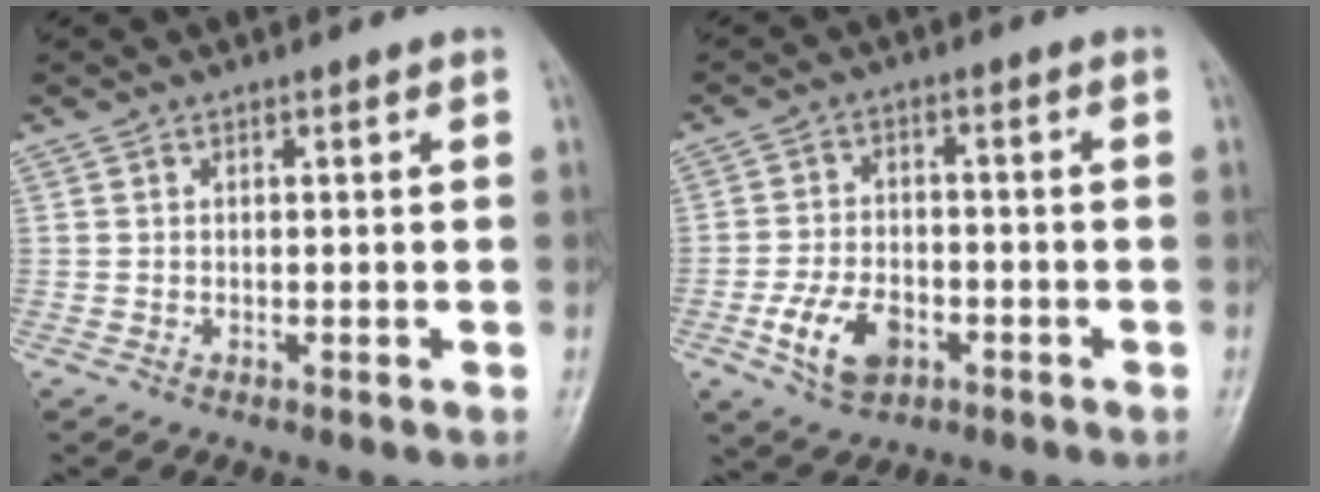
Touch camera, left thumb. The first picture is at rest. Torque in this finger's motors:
{"motor_torque": [-0.87, 1.48, 0.45, 0.36, 0.07]}